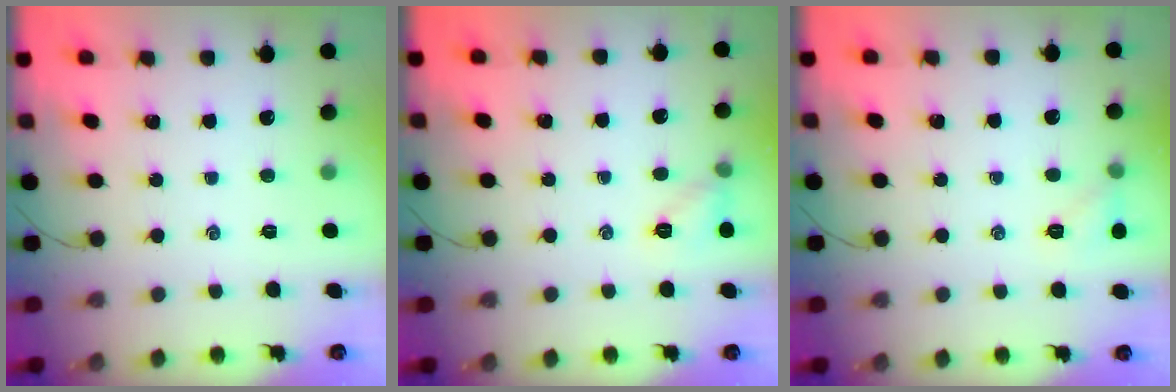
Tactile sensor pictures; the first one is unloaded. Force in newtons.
{"total": 6.4, "press": 6.3, "slide": 0.9}
{"total": 5.4, "press": 5.3, "slide": 1.4}